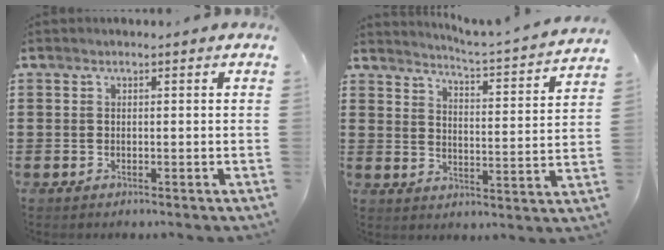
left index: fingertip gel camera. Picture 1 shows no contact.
{"total": 3.0, "force": [2.8, -0.9, 0.5], "torque": [-0.031, -0.040, 0.037]}